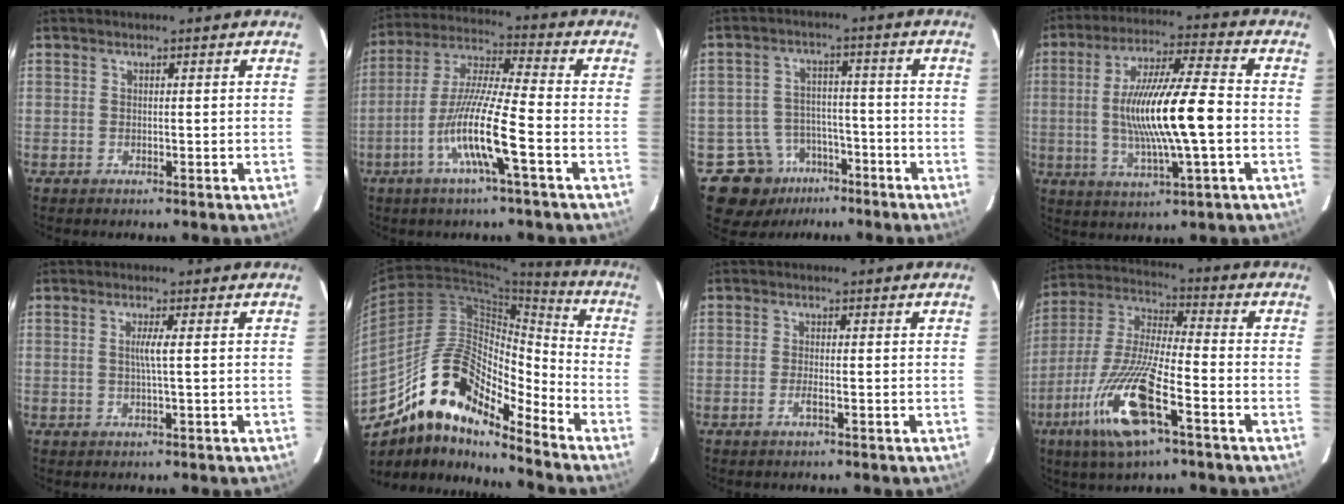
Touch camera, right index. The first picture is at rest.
{"total": 12.6, "force": [-4.7, -0.1, 11.7], "torque": [-0.234, -0.004, -0.094]}
{"total": 9.8, "force": [-5.7, 7.9, 1.2], "torque": [-0.023, 0.036, -0.077]}
{"total": 15.1, "force": [-1.4, 1.1, 15.0], "torque": [-0.278, 0.001, -0.025]}
{"total": 2.1, "force": [0.2, -0.5, 2.0], "torque": [-0.040, 0.000, 0.002]}
{"total": 15.2, "force": [-10.9, 5.3, 9.1], "torque": [-0.152, 0.050, -0.187]}
{"total": 1.4, "force": [-0.7, 0.0, 1.2], "torque": [-0.025, -0.001, -0.015]}
{"total": 15.9, "force": [-7.5, 2.4, 13.8], "torque": [-0.293, -0.021, -0.139]}